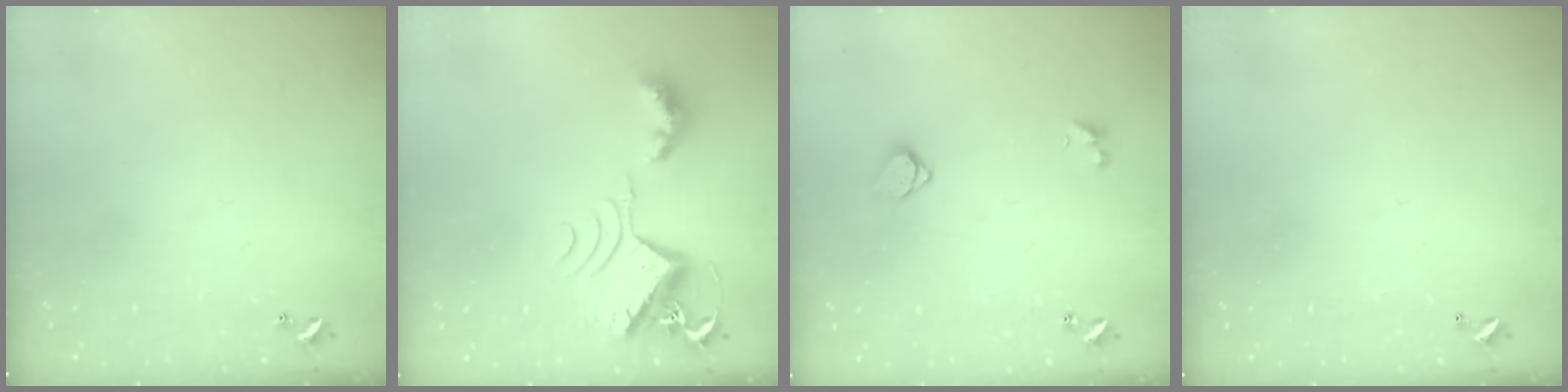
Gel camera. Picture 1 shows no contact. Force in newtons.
{"total": 8.1, "press": 8.1, "slide": 0.1}
{"total": 1.5, "press": 1.5, "slide": 0.3}
{"total": 2.8, "press": 2.8, "slide": 0.1}